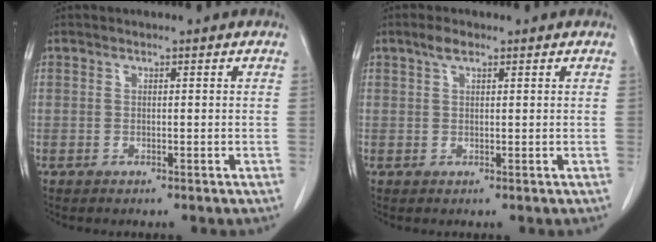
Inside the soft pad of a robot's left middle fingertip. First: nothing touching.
{"total": 2.0, "force": [1.3, 0.6, 1.4], "torque": [-0.030, 0.008, 0.026]}